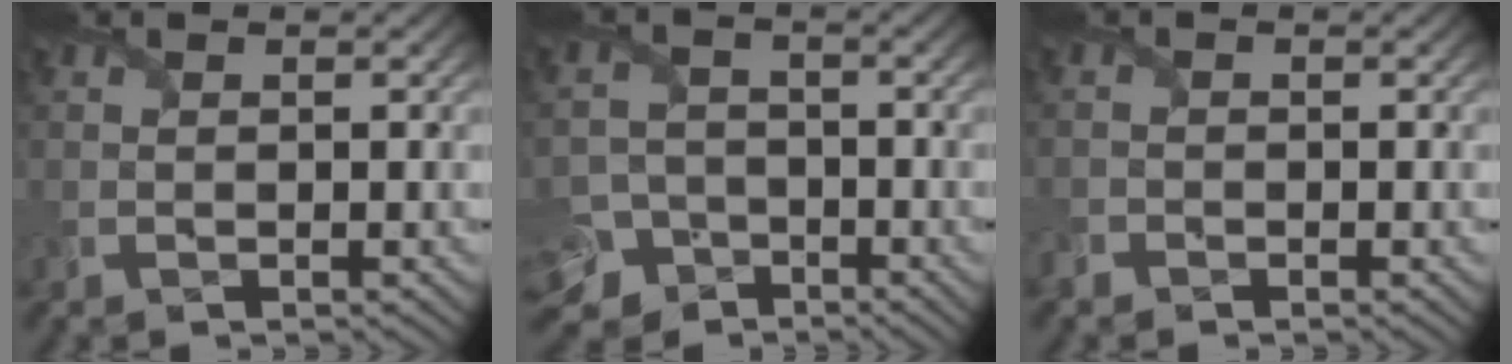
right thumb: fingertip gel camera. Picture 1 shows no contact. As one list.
[{"total": 7.5, "force": [-5.1, 5.3, 1.6], "torque": [-0.030, -0.020, -0.094]}, {"total": 1.1, "force": [-0.8, 0.6, 0.2], "torque": [-0.006, -0.001, -0.022]}]